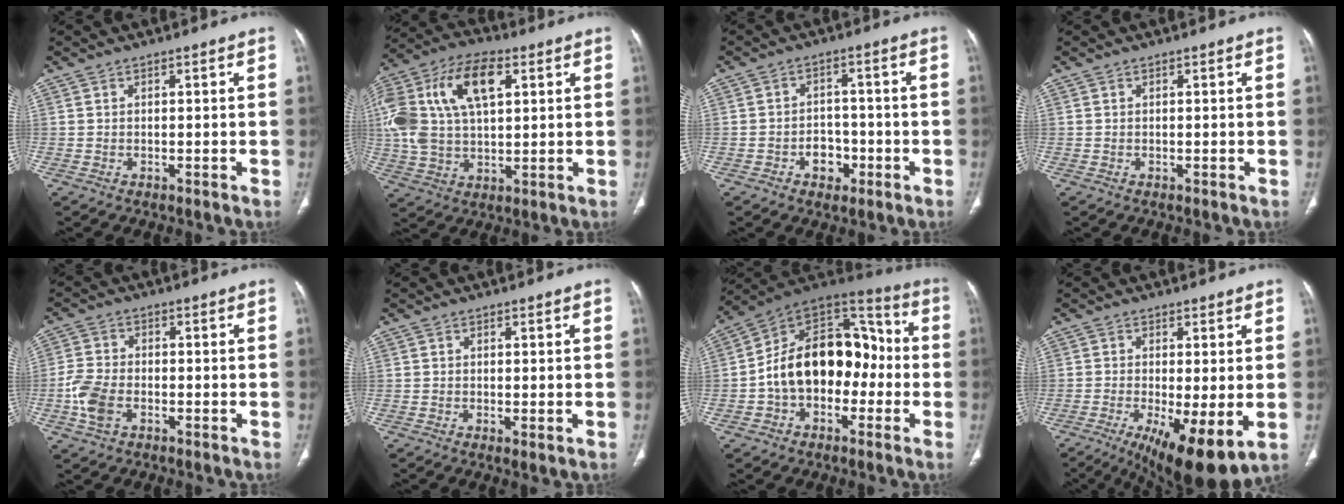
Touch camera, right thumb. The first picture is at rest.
{"total": 22.2, "force": [6.6, 12.4, 17.2], "torque": [-0.372, 0.027, 0.117]}
{"total": 5.2, "force": [-2.1, 3.9, 2.6], "torque": [-0.013, 0.022, -0.031]}
{"total": 0.0}
{"total": 6.4, "force": [-2.2, 4.0, 4.5], "torque": [-0.104, 0.009, -0.046]}
{"total": 1.4, "force": [-0.3, 0.3, 1.3], "torque": [-0.027, -0.007, -0.004]}
{"total": 19.6, "force": [-2.4, 13.1, 14.3], "torque": [-0.193, 0.059, -0.045]}
{"total": 13.0, "force": [-4.0, 3.7, 11.8], "torque": [-0.178, -0.021, -0.052]}